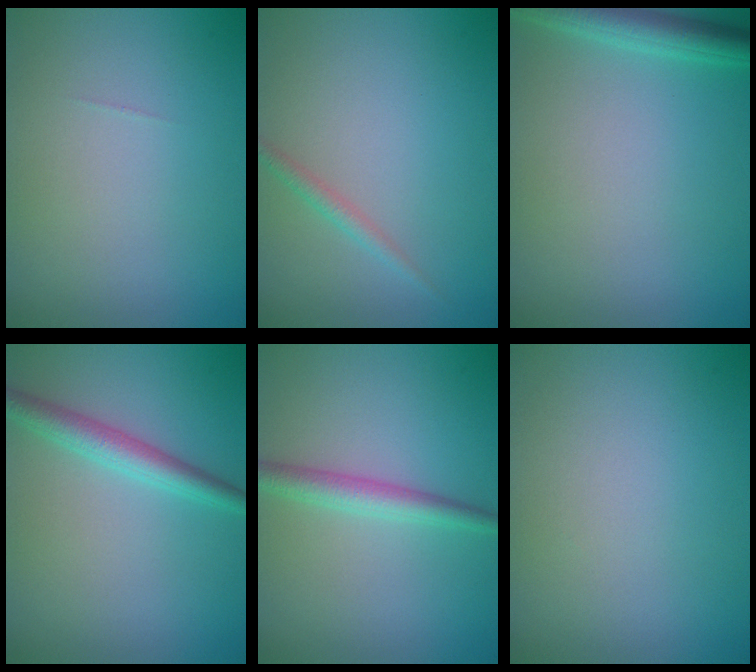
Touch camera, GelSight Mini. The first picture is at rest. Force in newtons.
{"total": 1.1, "press": 1.1, "slide": 0.1}
{"total": 3.0, "press": 3.0, "slide": 0.2}
{"total": 2.9, "press": 2.9, "slide": 0.1}
{"total": 2.6, "press": 2.6, "slide": 0.1}
{"total": 0.0}